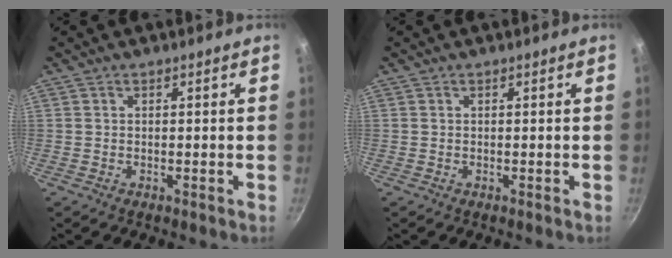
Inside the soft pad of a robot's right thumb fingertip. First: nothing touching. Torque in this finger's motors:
{"motor_torque": [-0.04, 0.02, -0.36, -0.18, 0.00]}